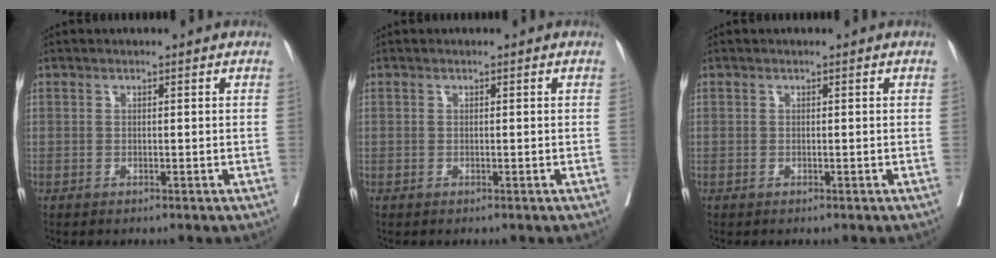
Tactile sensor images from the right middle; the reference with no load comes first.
{"total": 0.0}
{"total": 0.0}